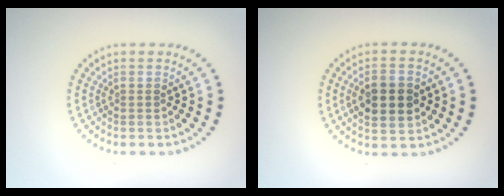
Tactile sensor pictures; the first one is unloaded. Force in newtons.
{"total": 4.4, "press": 4.4, "slide": 0.1}